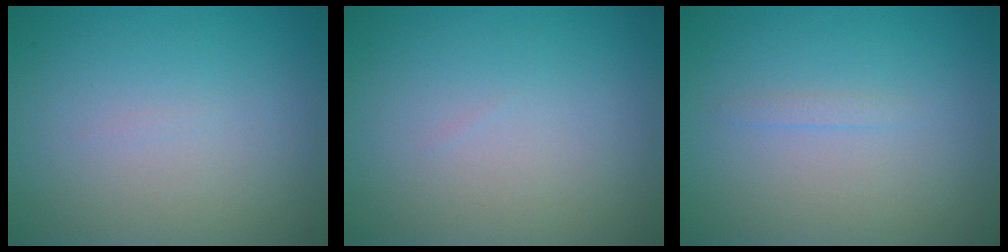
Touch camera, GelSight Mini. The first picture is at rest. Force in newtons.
{"total": 0.0}
{"total": 0.6, "press": 0.6, "slide": 0.1}